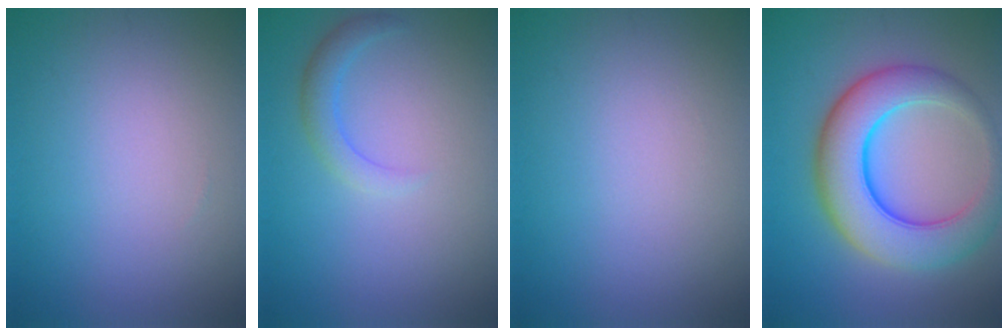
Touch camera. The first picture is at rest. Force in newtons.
{"total": 2.0, "press": 2.0, "slide": 0.1}
{"total": 0.0}
{"total": 9.0, "press": 9.0, "slide": 0.3}